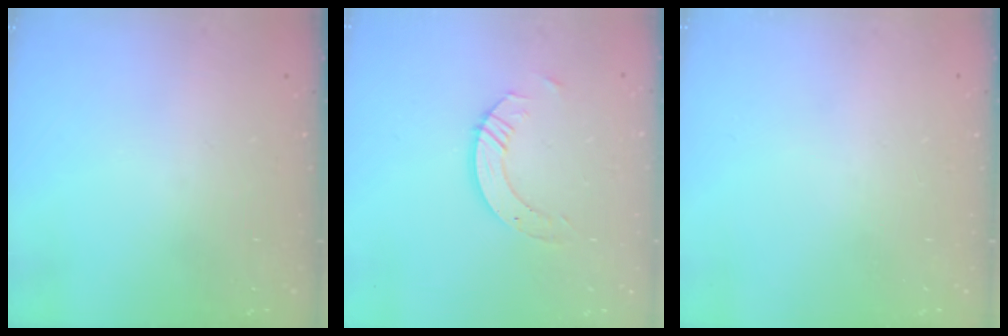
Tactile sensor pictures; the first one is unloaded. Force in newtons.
{"total": 6.5, "press": 6.4, "slide": 0.7}
{"total": 0.0}